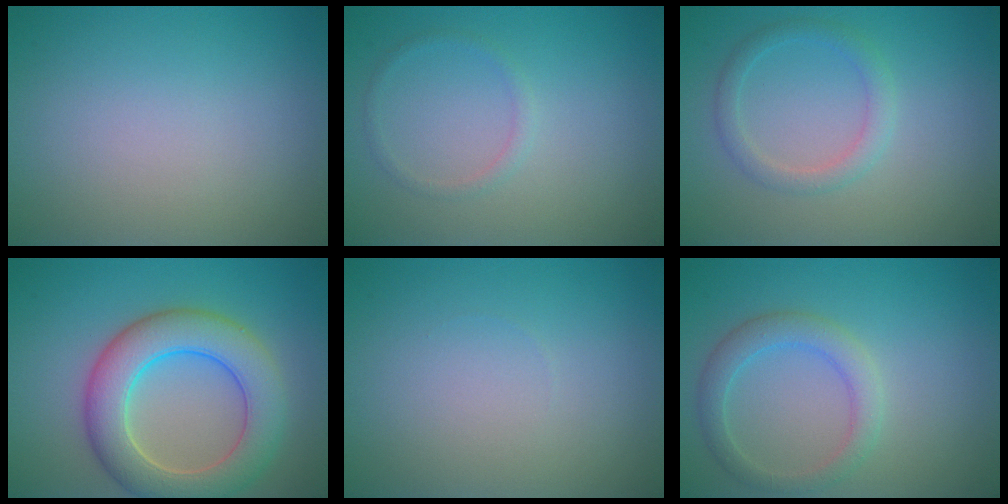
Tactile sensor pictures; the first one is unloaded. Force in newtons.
{"total": 1.0, "press": 0.9, "slide": 0.2}
{"total": 2.0, "press": 2.0, "slide": 0.0}
{"total": 7.5, "press": 7.5, "slide": 0.3}
{"total": 0.0}
{"total": 2.8, "press": 2.8, "slide": 0.1}